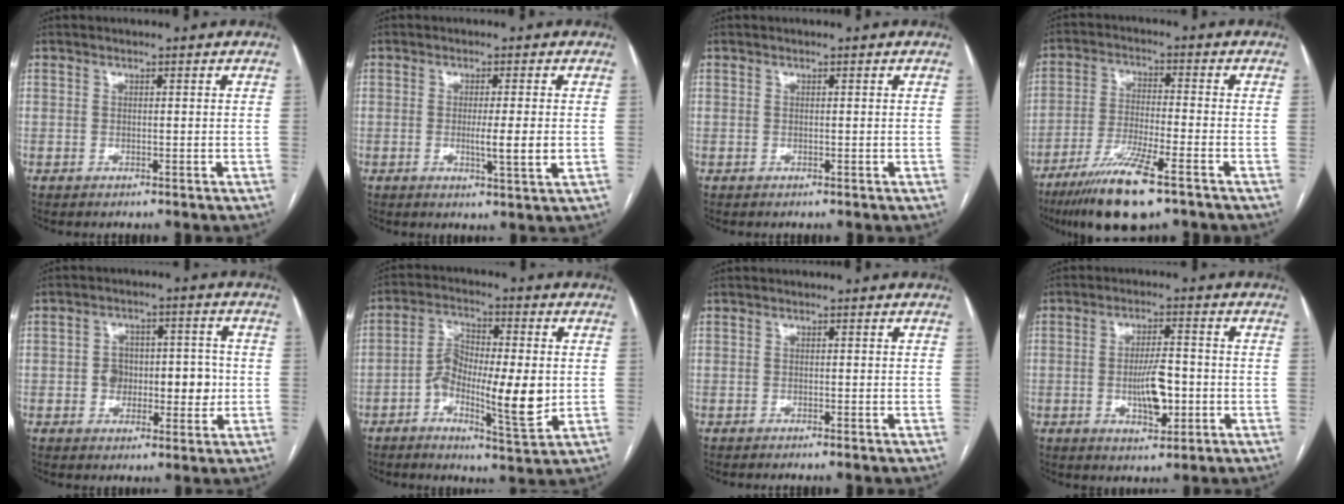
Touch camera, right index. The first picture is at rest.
{"total": 4.8, "force": [-0.5, -0.2, 4.8], "torque": [-0.077, -0.011, -0.008]}
{"total": 0.0}
{"total": 12.0, "force": [-7.8, 1.1, 9.0], "torque": [-0.172, -0.030, -0.138]}
{"total": 8.1, "force": [-0.7, 5.0, 6.3], "torque": [-0.078, 0.024, -0.004]}
{"total": 13.2, "force": [-1.6, 5.9, 11.7], "torque": [-0.205, 0.009, -0.028]}
{"total": 0.6, "force": [-0.5, -0.2, 0.3], "torque": [-0.006, 0.003, -0.010]}
{"total": 7.1, "force": [-1.4, 2.3, 6.5], "torque": [-0.119, 0.001, -0.020]}